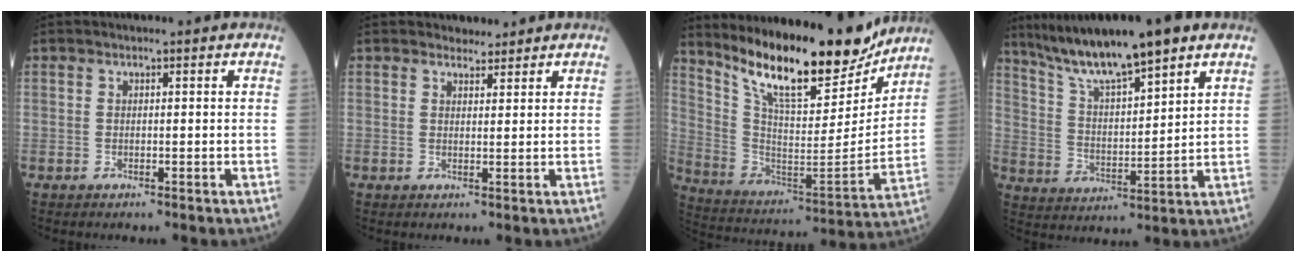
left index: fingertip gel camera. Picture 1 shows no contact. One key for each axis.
{"total": 1.9, "fx": 1.8, "fy": 0.7, "fz": 0.0, "tx": -0.002, "ty": 0.001, "tz": 0.029}
{"total": 20.2, "fx": 16.9, "fy": 4.2, "fz": 10.1, "tx": -0.177, "ty": -0.035, "tz": 0.282}
{"total": 13.4, "fx": 10.5, "fy": 1.3, "fz": 8.2, "tx": -0.151, "ty": 0.011, "tz": 0.190}